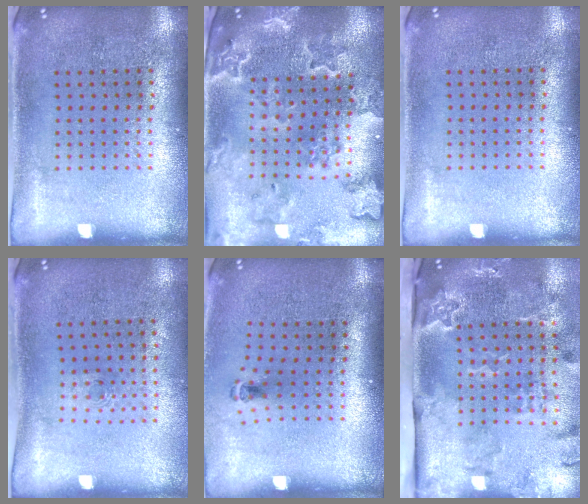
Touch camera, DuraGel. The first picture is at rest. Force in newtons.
{"total": 2.3, "press": 2.2, "slide": 0.5}
{"total": 0.0}
{"total": 0.6, "press": 0.3, "slide": 0.5}
{"total": 0.5, "press": 0.3, "slide": 0.4}
{"total": 3.3, "press": 2.4, "slide": 2.3}